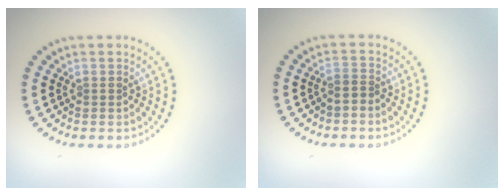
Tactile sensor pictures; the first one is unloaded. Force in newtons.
{"total": 0.8, "press": 0.6, "slide": 0.5}